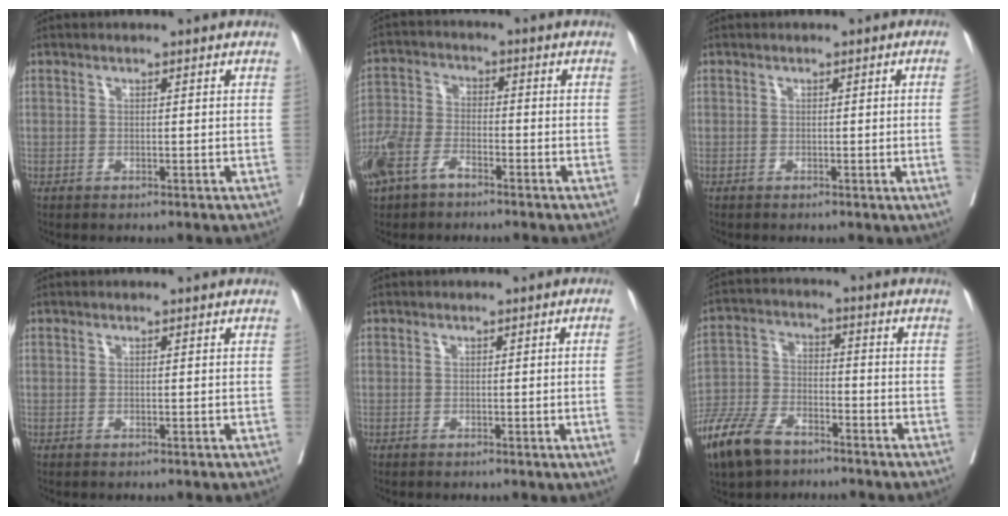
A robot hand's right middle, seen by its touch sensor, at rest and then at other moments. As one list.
[{"total": 8.9, "force": [-5.6, 4.7, 5.1], "torque": [-0.126, -0.003, -0.111]}, {"total": 3.6, "force": [-0.4, -1.5, 3.2], "torque": [-0.047, -0.009, -0.001]}, {"total": 0.0}, {"total": 3.9, "force": [-0.3, -1.4, 3.6], "torque": [-0.054, -0.009, 0.000]}, {"total": 10.9, "force": [-7.7, 4.8, 5.9], "torque": [-0.131, -0.021, -0.153]}]